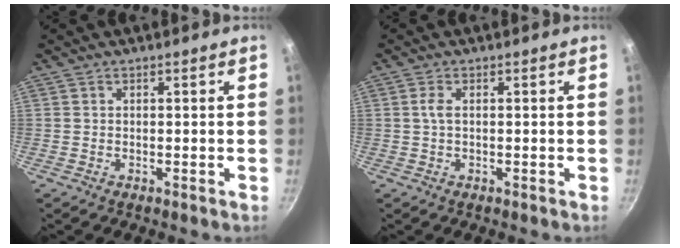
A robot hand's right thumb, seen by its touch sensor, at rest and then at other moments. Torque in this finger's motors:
{"motor_torque": [0.57, 0.66, 0.32, -0.12, 0.05]}